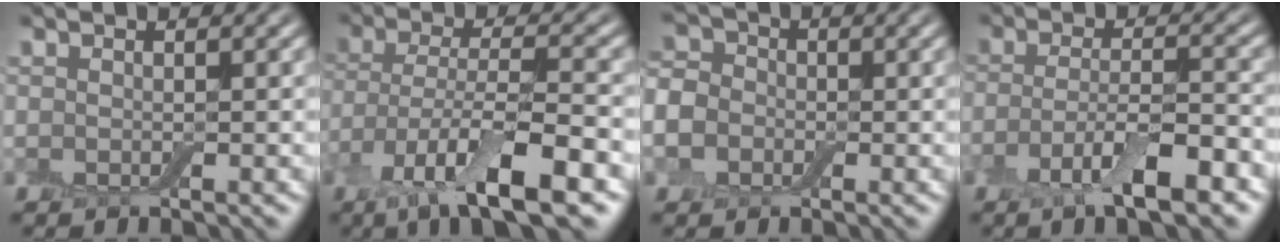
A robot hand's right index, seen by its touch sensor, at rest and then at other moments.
{"total": 9.0, "force": [-4.5, 2.6, 7.4], "torque": [-0.138, -0.007, -0.084]}
{"total": 6.5, "force": [-1.6, 5.6, 2.8], "torque": [-0.056, 0.005, -0.066]}
{"total": 5.9, "force": [-2.8, 1.6, 4.9], "torque": [-0.094, -0.002, -0.054]}